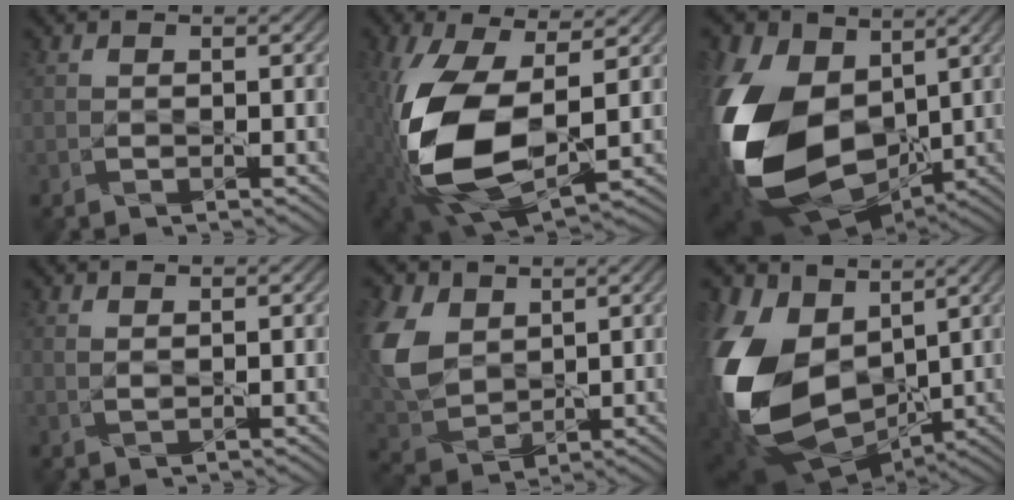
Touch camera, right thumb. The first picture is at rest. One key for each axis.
{"total": 14.8, "fx": -0.8, "fy": 8.0, "fz": 12.4, "tx": -0.299, "ty": -0.026, "tz": -0.007}
{"total": 20.0, "fx": 0.4, "fy": 13.8, "fz": 14.5, "tx": -0.367, "ty": -0.039, "tz": 0.033}
{"total": 0.7, "fx": 0.6, "fy": 0.0, "fz": 0.4, "tx": -0.014, "ty": 0.000, "tz": 0.013}
{"total": 10.6, "fx": 3.4, "fy": 7.3, "fz": 6.9, "tx": -0.213, "ty": 0.012, "tz": 0.070}
{"total": 17.6, "fx": 1.0, "fy": 11.9, "fz": 13.0, "tx": -0.340, "ty": -0.024, "tz": 0.030}